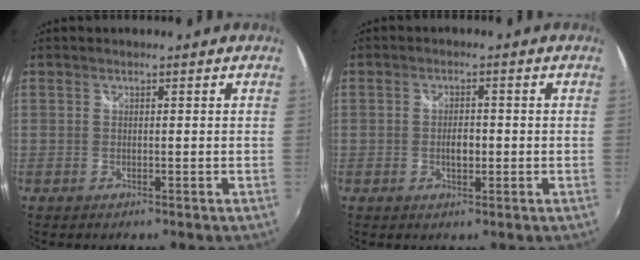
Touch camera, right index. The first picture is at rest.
{"total": 2.8, "force": [-0.6, 1.5, 2.3], "torque": [-0.040, 0.000, -0.009]}